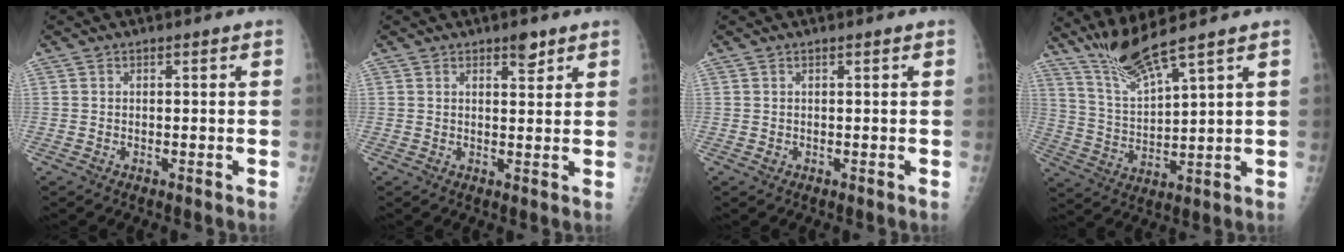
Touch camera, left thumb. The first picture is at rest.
{"total": 2.8, "force": [1.9, 1.1, 1.7], "torque": [-0.009, -0.012, 0.030]}
{"total": 0.7, "force": [0.3, 0.3, 0.5], "torque": [0.002, 0.002, 0.007]}
{"total": 8.3, "force": [7.0, -0.5, 4.4], "torque": [-0.090, -0.044, 0.154]}